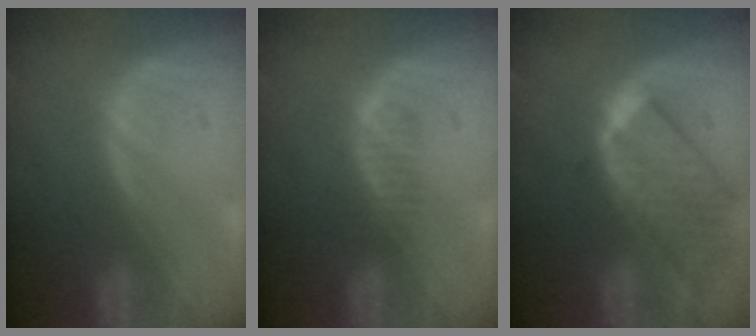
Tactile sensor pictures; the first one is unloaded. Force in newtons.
{"total": 1.9, "press": 1.6, "slide": 1.0}
{"total": 10.0, "press": 8.8, "slide": 4.7}